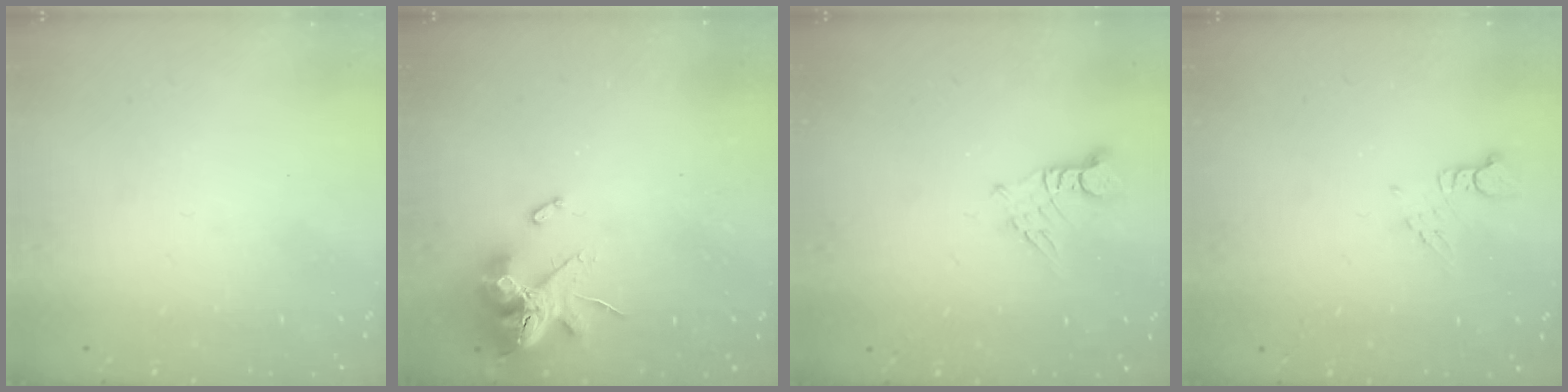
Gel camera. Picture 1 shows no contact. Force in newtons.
{"total": 13.6, "press": 13.5, "slide": 1.6}
{"total": 3.2, "press": 3.2, "slide": 0.4}
{"total": 4.8, "press": 4.8, "slide": 0.6}